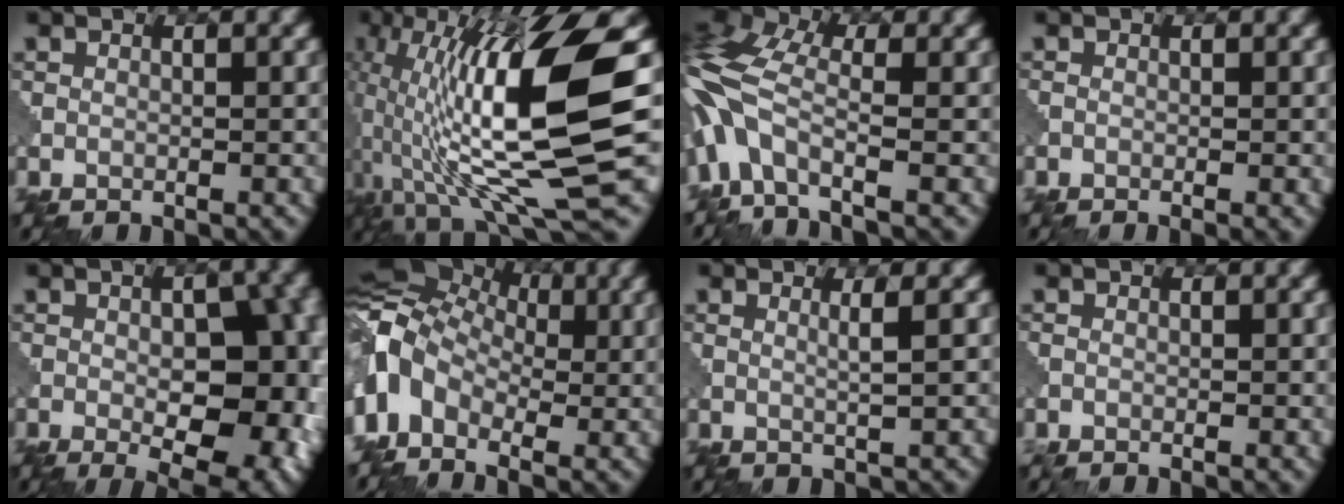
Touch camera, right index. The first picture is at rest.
{"total": 15.0, "force": [0.4, 3.6, 14.5], "torque": [-0.275, 0.015, 0.021]}
{"total": 8.2, "force": [-2.3, 4.0, 6.8], "torque": [-0.163, 0.005, -0.060]}
{"total": 1.2, "force": [-0.4, 0.5, 1.0], "torque": [-0.003, 0.004, -0.010]}
{"total": 11.9, "force": [-2.6, 5.9, 10.0], "torque": [-0.104, -0.014, -0.017]}
{"total": 7.8, "force": [-0.7, 5.9, 5.1], "torque": [-0.118, 0.010, -0.030]}
{"total": 1.1, "force": [0.3, 0.0, 1.1], "torque": [-0.023, 0.009, 0.001]}
{"total": 0.9, "force": [-0.2, 0.3, 0.8], "torque": [-0.006, 0.003, -0.002]}